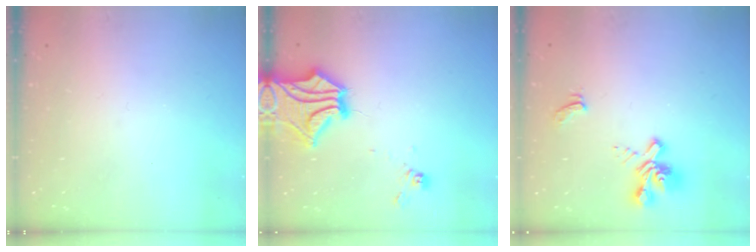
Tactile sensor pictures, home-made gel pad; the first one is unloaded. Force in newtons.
{"total": 4.8, "press": 4.2, "slide": 2.4}
{"total": 2.9, "press": 2.7, "slide": 1.2}